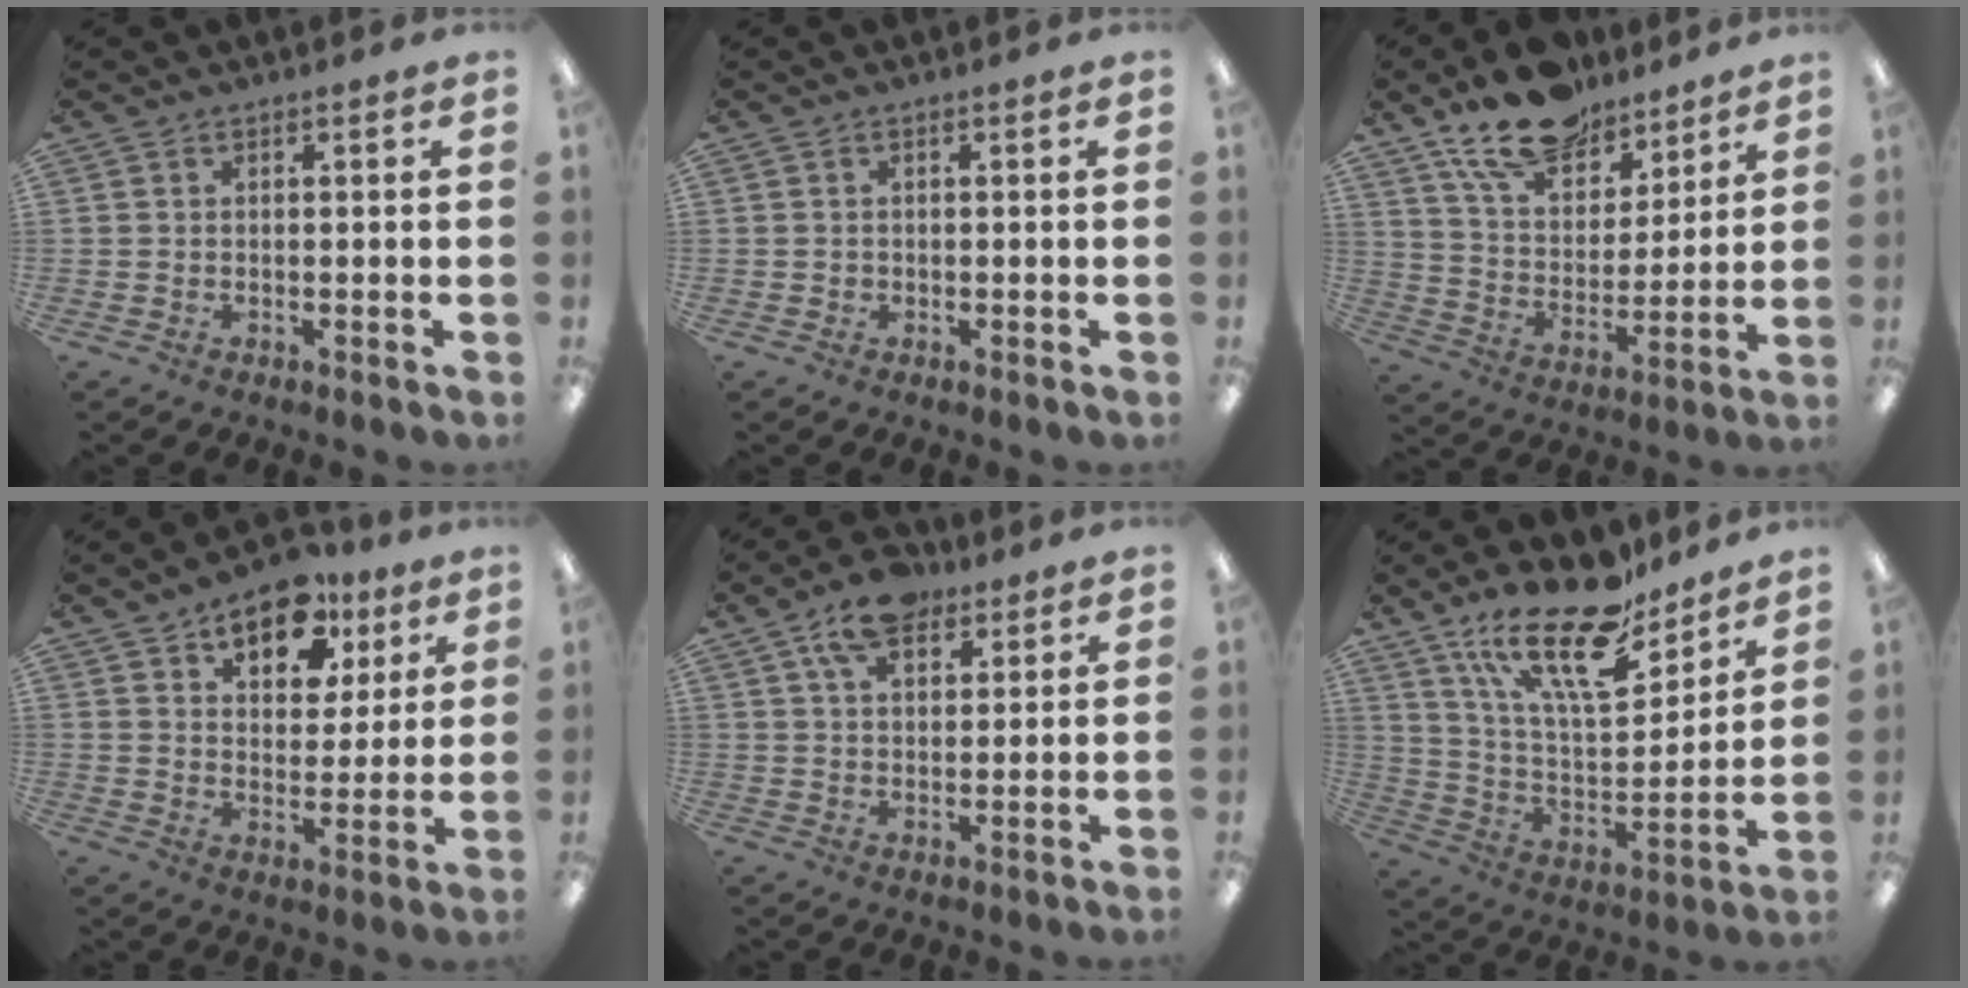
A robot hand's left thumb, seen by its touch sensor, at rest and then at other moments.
{"total": 0.7, "force": [-0.1, 0.7, 0.1], "torque": [-0.002, 0.004, -0.002]}
{"total": 16.1, "force": [12.4, 7.8, 6.7], "torque": [-0.113, -0.071, 0.225]}
{"total": 12.0, "force": [8.1, 6.8, 5.7], "torque": [-0.075, -0.040, 0.143]}
{"total": 10.1, "force": [6.3, 5.6, 5.6], "torque": [-0.092, -0.015, 0.114]}
{"total": 22.4, "force": [15.8, 8.3, 13.5], "torque": [-0.235, -0.093, 0.275]}